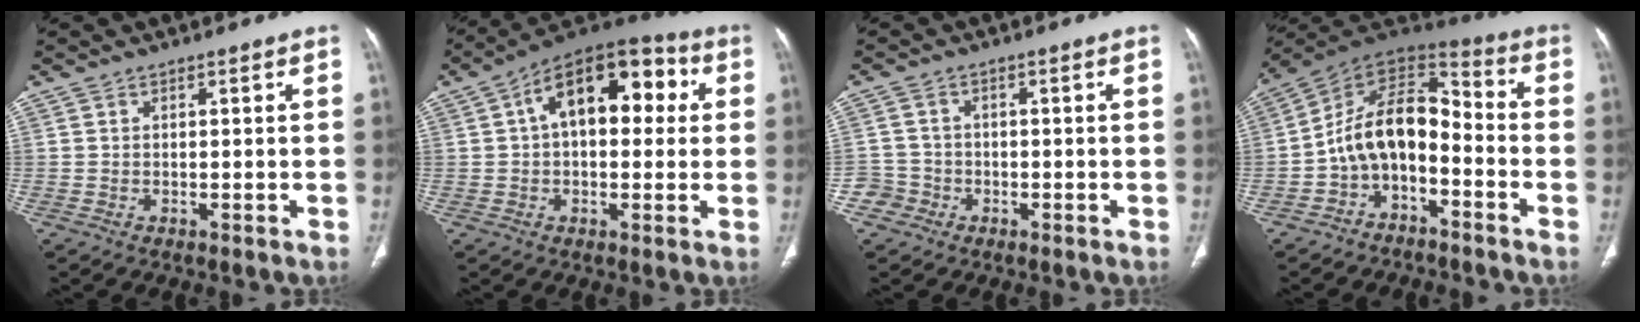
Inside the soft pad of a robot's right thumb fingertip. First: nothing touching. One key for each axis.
{"total": 17.0, "fx": 3.6, "fy": 9.6, "fz": 13.6, "tx": -0.167, "ty": 0.040, "tz": 0.045}
{"total": 3.4, "fx": -1.6, "fy": 3.0, "fz": -0.4, "tx": 0.021, "ty": 0.019, "tz": -0.036}
{"total": 12.9, "fx": -4.1, "fy": 7.9, "fz": 9.2, "tx": -0.139, "ty": 0.092, "tz": -0.081}